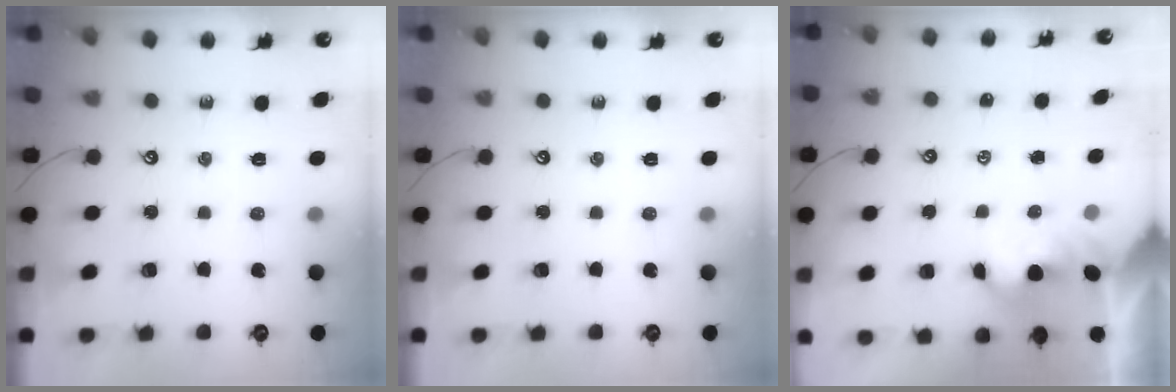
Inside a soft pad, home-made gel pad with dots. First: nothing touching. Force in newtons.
{"total": 0.0}
{"total": 1.7, "press": 1.7, "slide": 0.2}